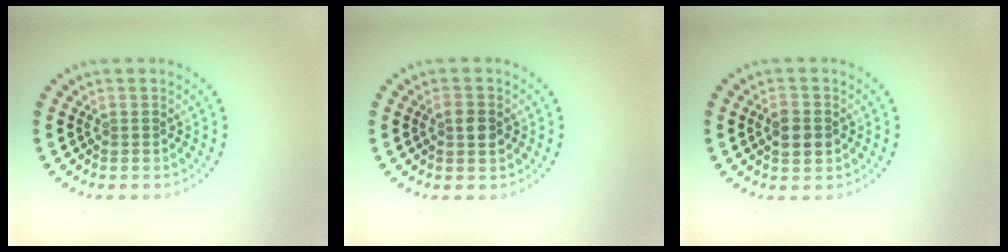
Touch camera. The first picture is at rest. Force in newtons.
{"total": 1.6, "press": 1.6, "slide": 0.1}
{"total": 2.7, "press": 2.7, "slide": 0.1}